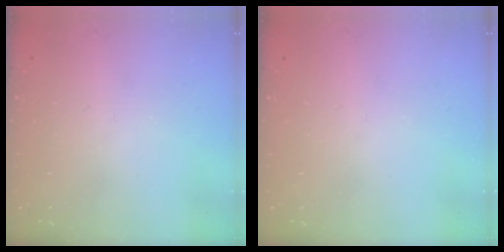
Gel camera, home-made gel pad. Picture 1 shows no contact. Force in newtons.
{"total": 0.0}